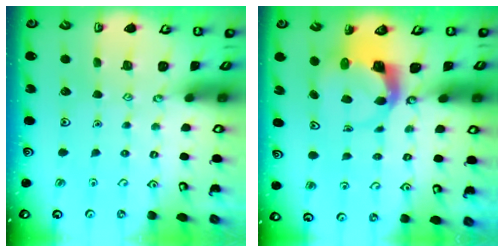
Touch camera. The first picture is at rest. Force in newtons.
{"total": 5.3, "press": 5.3, "slide": 0.6}